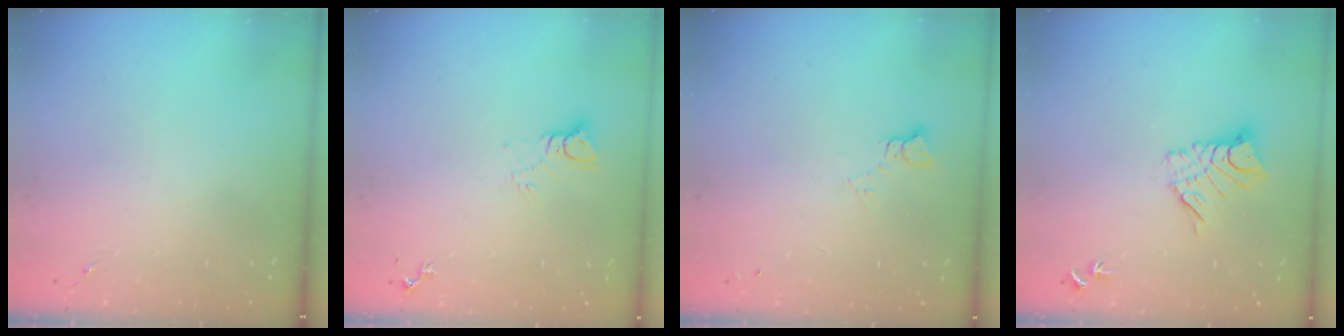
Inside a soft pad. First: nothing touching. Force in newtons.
{"total": 4.4, "press": 4.4, "slide": 0.3}
{"total": 4.1, "press": 4.0, "slide": 0.4}
{"total": 9.8, "press": 9.8, "slide": 0.9}